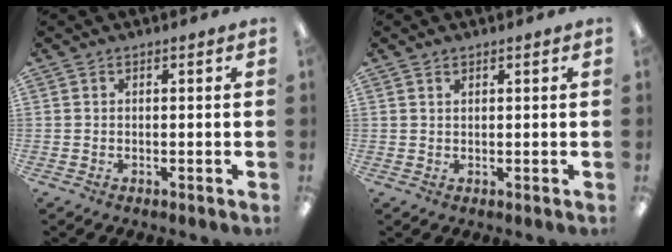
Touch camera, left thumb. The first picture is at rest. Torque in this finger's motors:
{"motor_torque": [0.08, 0.17, -0.10, 0.11, 0.07]}